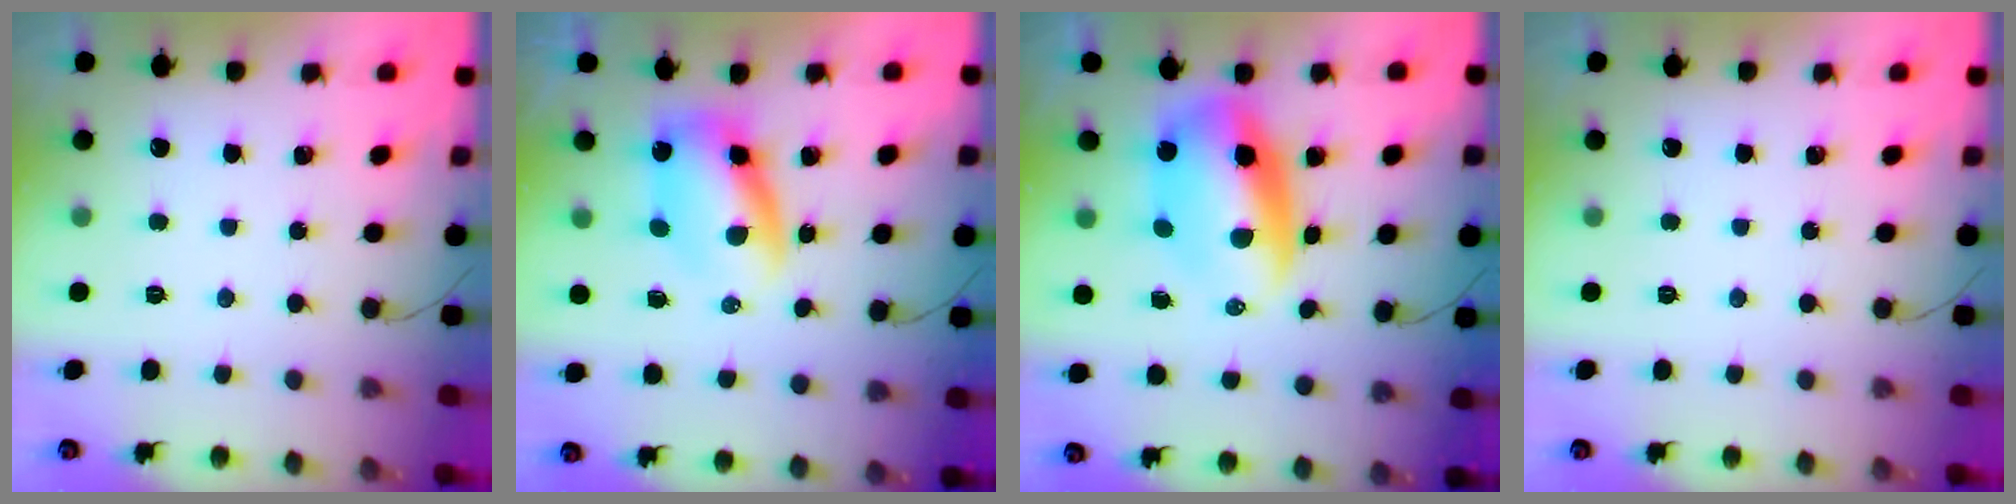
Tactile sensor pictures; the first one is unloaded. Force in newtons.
{"total": 6.0, "press": 5.9, "slide": 1.0}
{"total": 10.5, "press": 10.2, "slide": 2.4}
{"total": 0.0}